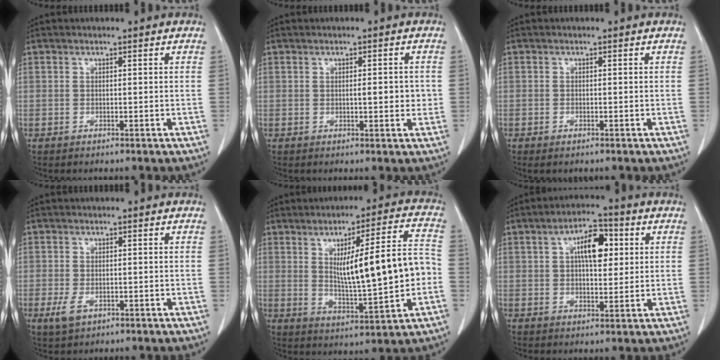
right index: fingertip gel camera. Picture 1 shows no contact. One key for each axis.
{"total": 2.8, "fx": -0.1, "fy": 1.0, "fz": 2.6, "tx": -0.040, "ty": 0.001, "tz": 0.001}
{"total": 1.0, "fx": -0.7, "fy": 0.3, "fz": 0.7, "tx": -0.013, "ty": -0.001, "tz": -0.007}
{"total": 3.1, "fx": -1.3, "fy": 1.7, "fz": 2.2, "tx": -0.048, "ty": -0.002, "tz": -0.015}
{"total": 14.5, "fx": 0.0, "fy": 1.6, "fz": 14.4, "tx": -0.221, "ty": 0.009, "tz": 0.009}
{"total": 7.7, "fx": 2.0, "fy": 3.4, "fz": 6.6, "tx": -0.109, "ty": 0.019, "tz": 0.031}